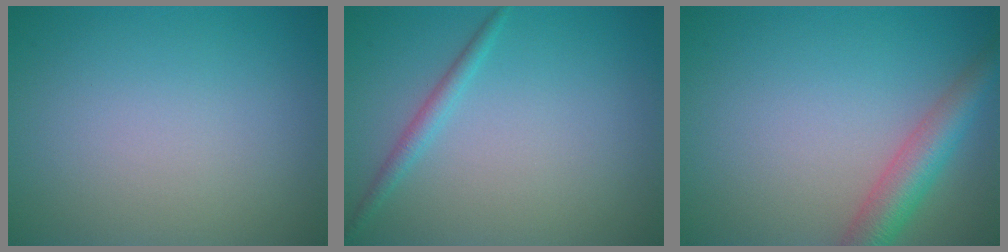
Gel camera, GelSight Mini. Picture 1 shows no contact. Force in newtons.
{"total": 1.4, "press": 1.4, "slide": 0.0}
{"total": 4.3, "press": 4.3, "slide": 0.3}